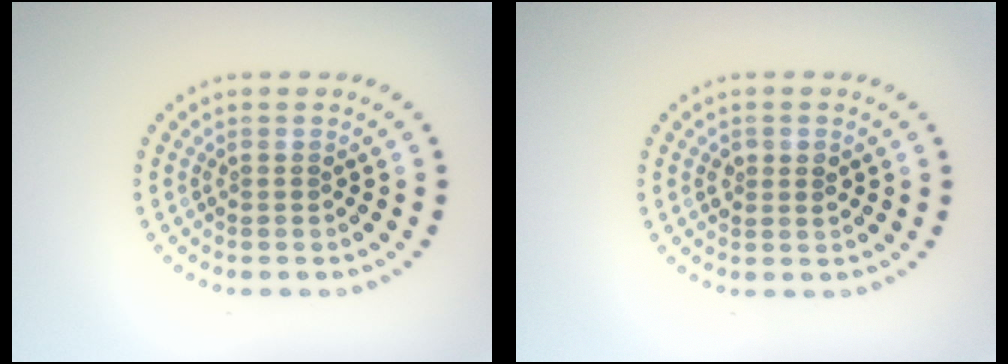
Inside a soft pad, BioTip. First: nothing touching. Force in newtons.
{"total": 1.5, "press": 1.5, "slide": 0.3}